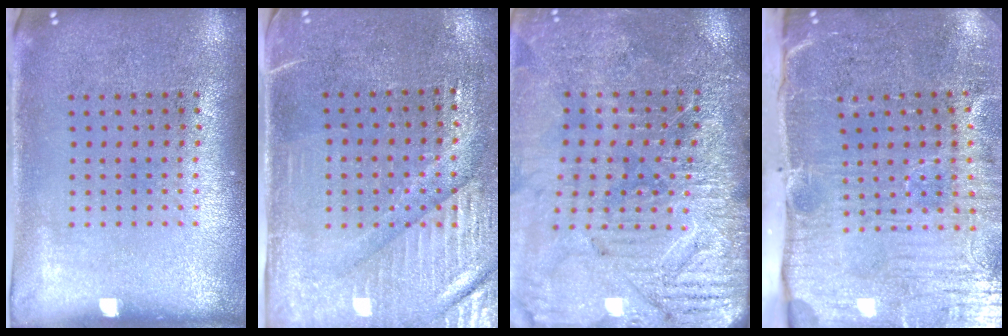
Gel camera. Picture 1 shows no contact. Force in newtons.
{"total": 3.5, "press": 3.2, "slide": 1.6}
{"total": 3.6, "press": 3.6, "slide": 0.5}
{"total": 5.4, "press": 4.4, "slide": 3.2}